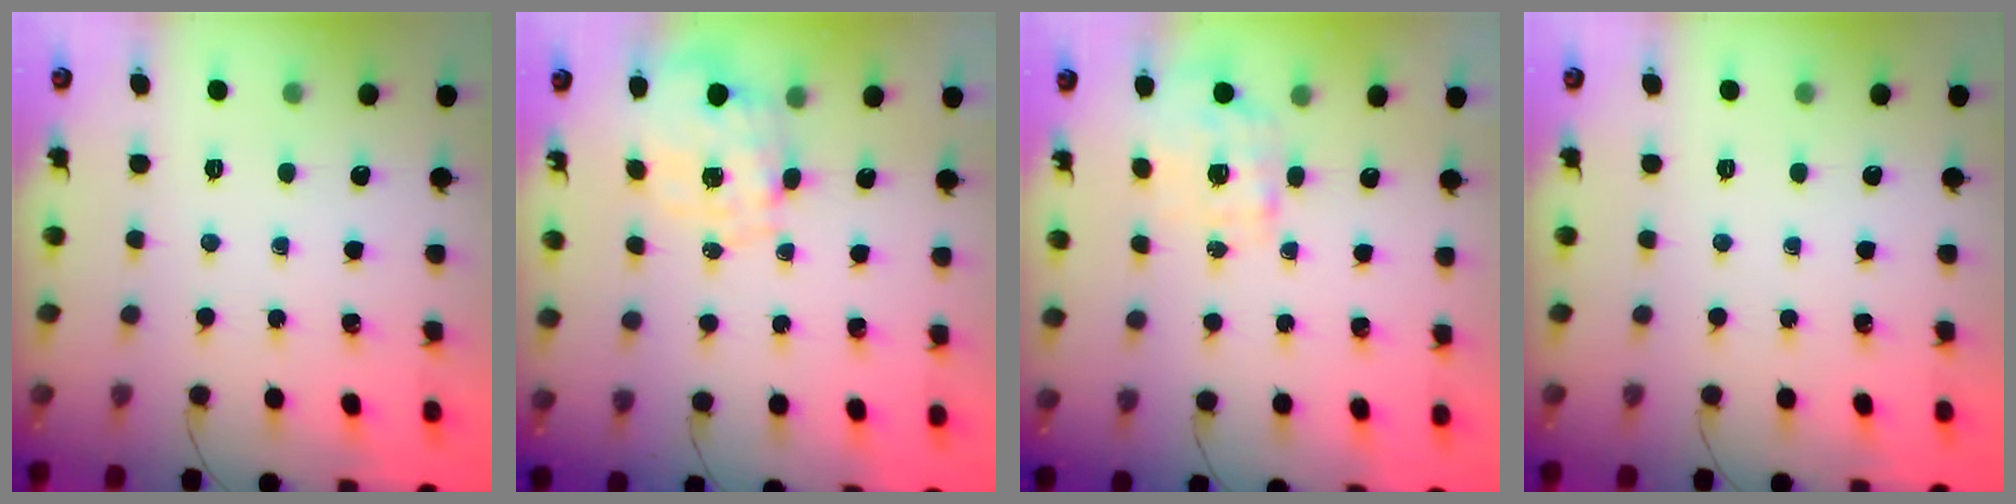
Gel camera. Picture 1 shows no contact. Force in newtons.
{"total": 1.8, "press": 1.4, "slide": 1.1}
{"total": 1.4, "press": 1.2, "slide": 0.7}
{"total": 0.0}